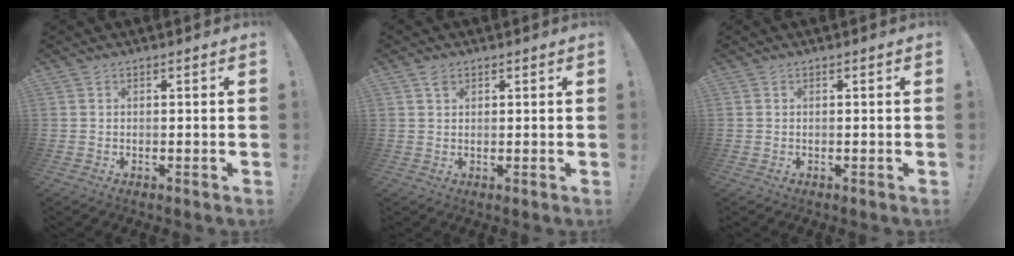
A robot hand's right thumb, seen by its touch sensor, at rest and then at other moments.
{"total": 1.8, "force": [1.3, 1.1, 0.7], "torque": [-0.001, -0.005, 0.021]}
{"total": 0.0}